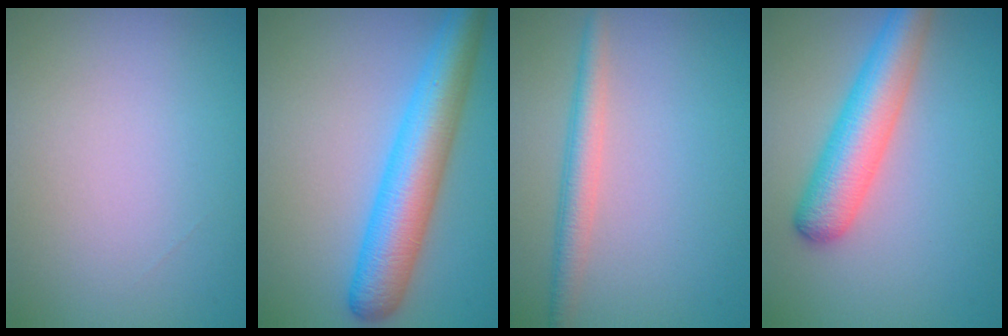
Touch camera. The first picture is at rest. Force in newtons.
{"total": 7.2, "press": 7.2, "slide": 0.2}
{"total": 2.7, "press": 2.7, "slide": 0.2}
{"total": 5.7, "press": 5.7, "slide": 0.2}